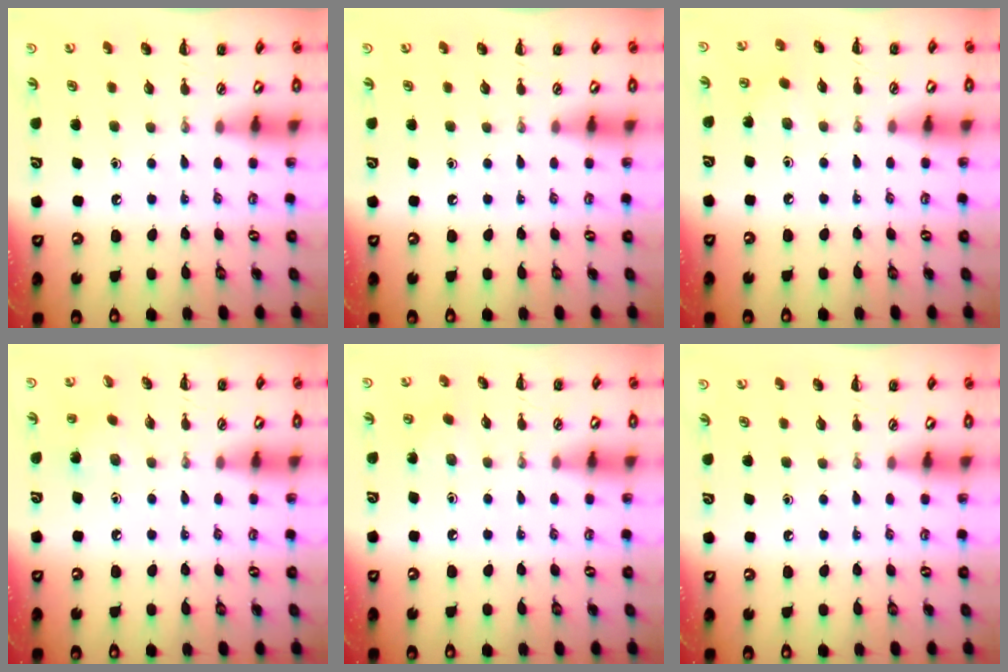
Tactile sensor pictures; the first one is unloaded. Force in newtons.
{"total": 0.0}
{"total": 2.4, "press": 2.3, "slide": 0.8}
{"total": 3.9, "press": 3.7, "slide": 1.2}
{"total": 2.6, "press": 2.4, "slide": 0.9}
{"total": 0.0}